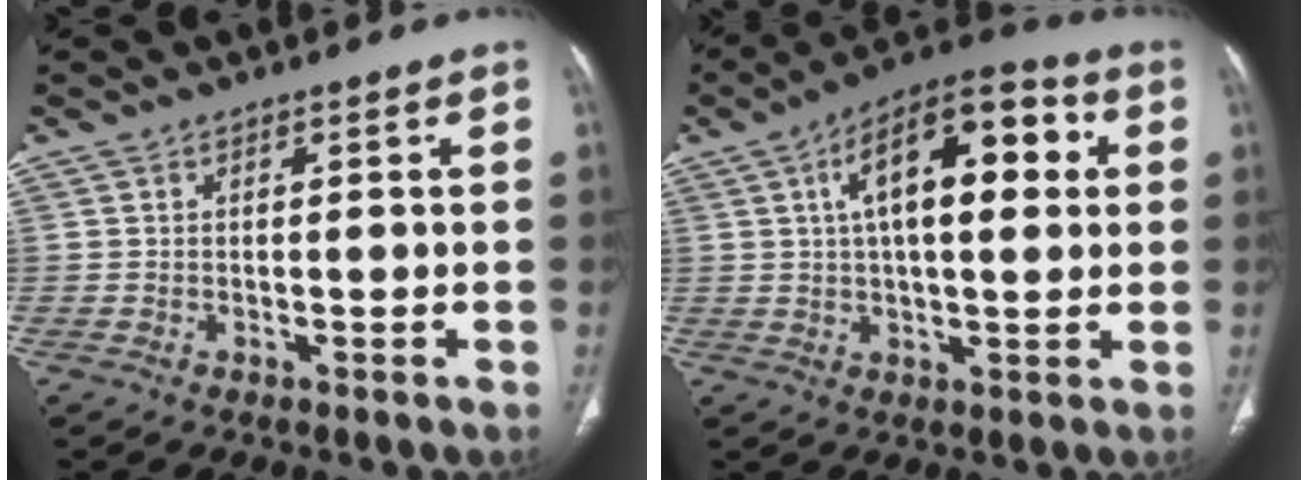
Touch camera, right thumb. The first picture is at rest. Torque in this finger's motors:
{"motor_torque": [0.70, 3.52, 1.85, -0.04, 0.13]}